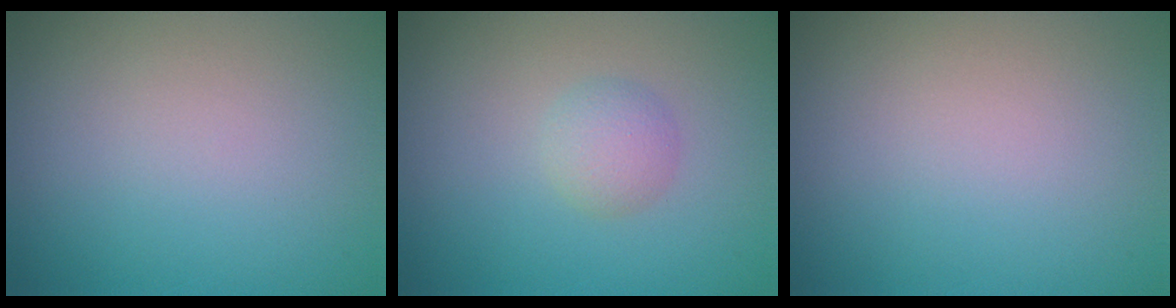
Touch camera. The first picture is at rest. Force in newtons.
{"total": 1.7, "press": 1.7, "slide": 0.1}
{"total": 0.0}